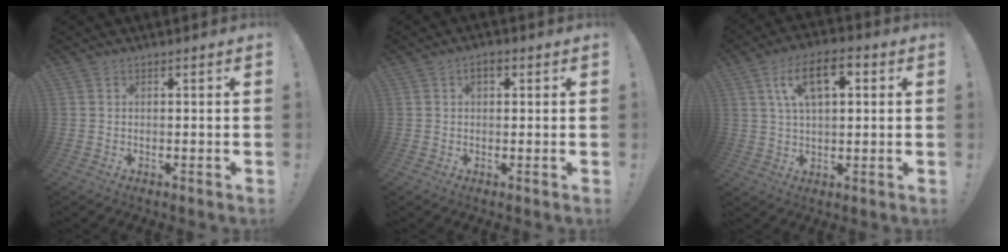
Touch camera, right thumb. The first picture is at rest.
{"total": 2.4, "force": [0.8, 1.3, 1.8], "torque": [-0.038, 0.008, 0.014]}
{"total": 11.4, "force": [3.8, 5.5, 9.2], "torque": [-0.154, 0.011, 0.066]}